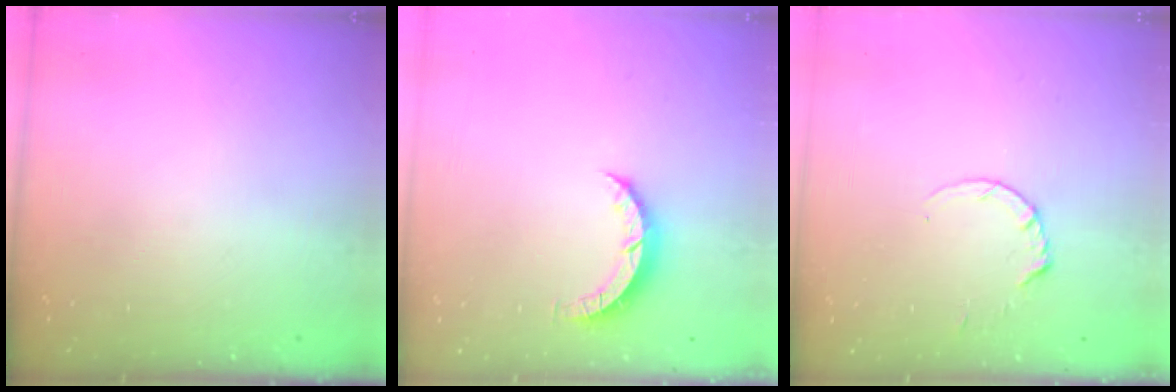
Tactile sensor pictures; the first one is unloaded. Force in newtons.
{"total": 4.1, "press": 4.1, "slide": 0.4}
{"total": 1.8, "press": 1.7, "slide": 0.2}